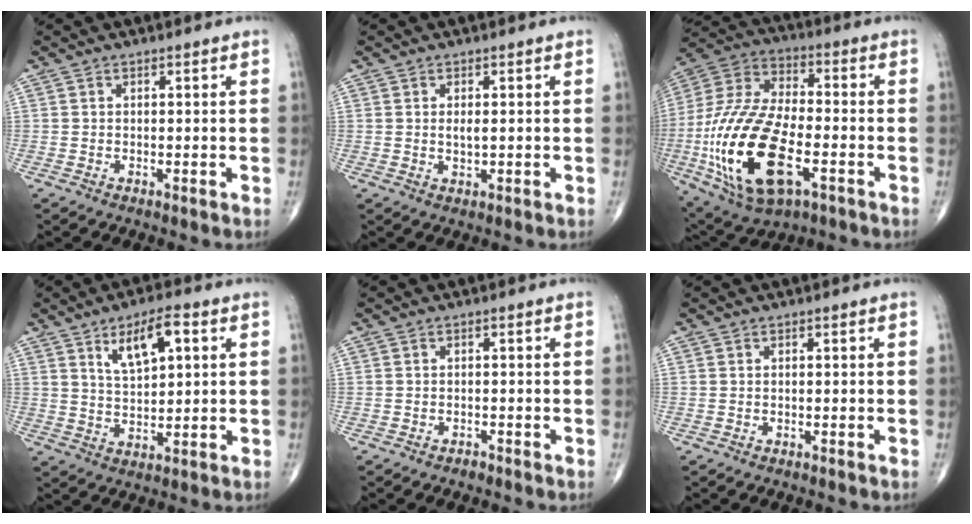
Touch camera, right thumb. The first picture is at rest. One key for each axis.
{"total": 1.8, "fx": 0.3, "fy": 0.7, "fz": 1.6, "tx": -0.030, "ty": -0.004, "tz": 0.008}
{"total": 25.8, "fx": -7.3, "fy": 12.5, "fz": 21.3, "tx": -0.460, "ty": 0.005, "tz": -0.122}
{"total": 8.5, "fx": 3.6, "fy": 3.4, "fz": 6.9, "tx": -0.103, "ty": -0.012, "tz": 0.063}
{"total": 0.8, "fx": -0.6, "fy": 0.4, "fz": 0.2, "tx": -0.002, "ty": 0.002, "tz": -0.013}
{"total": 0.0}